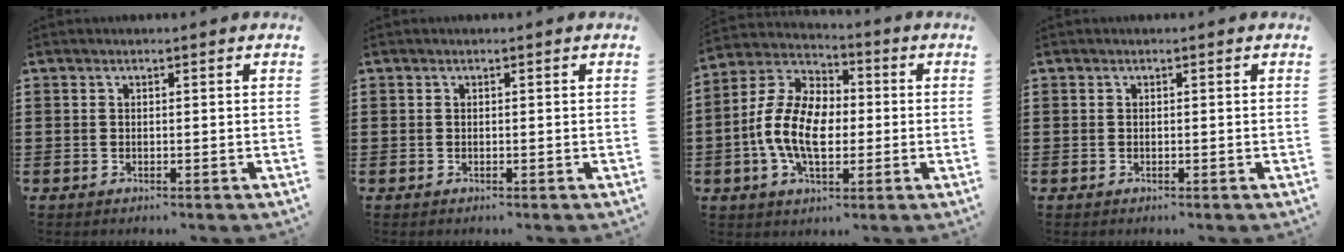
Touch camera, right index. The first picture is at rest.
{"total": 0.0}
{"total": 10.6, "force": [-1.7, 6.6, 8.1], "torque": [-0.197, 0.006, -0.036]}
{"total": 0.0}